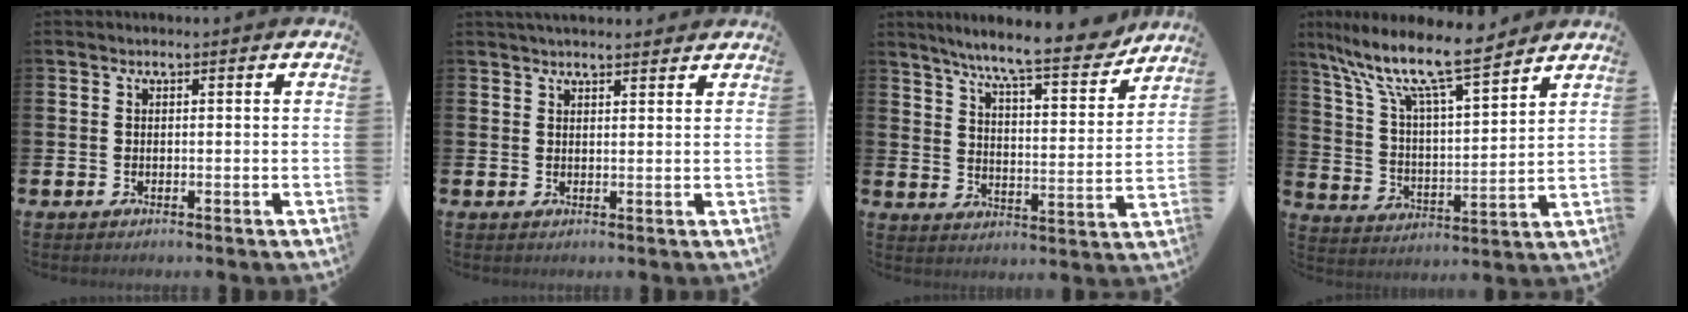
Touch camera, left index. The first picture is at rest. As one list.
[{"total": 2.4, "force": [2.4, 0.3, 0.5], "torque": [-0.001, -0.010, 0.040]}, {"total": 9.9, "force": [8.8, 0.5, 4.4], "torque": [-0.100, -0.053, 0.148]}, {"total": 11.6, "force": [10.0, 1.8, 5.6], "torque": [-0.135, -0.061, 0.169]}]